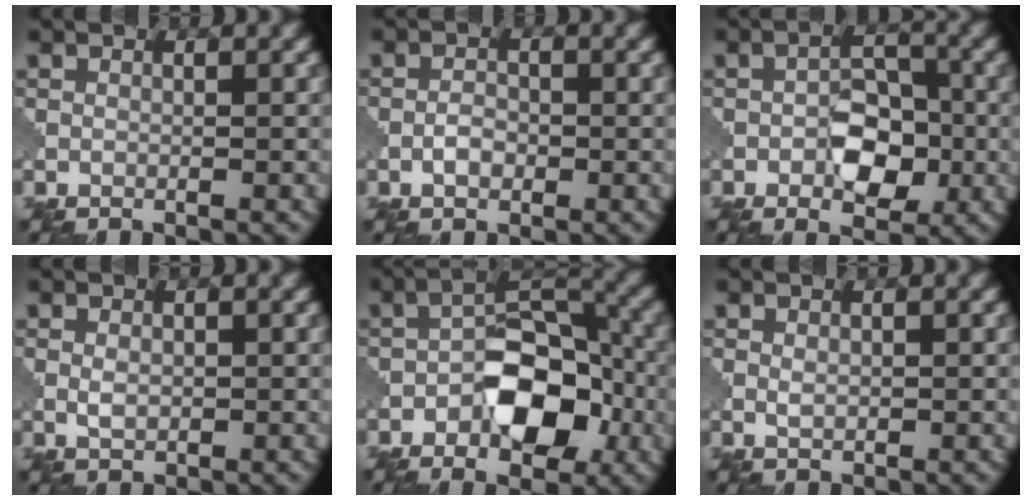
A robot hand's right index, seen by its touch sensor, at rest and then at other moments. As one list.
[{"total": 1.2, "force": [-0.2, 0.8, 0.8], "torque": [-0.015, 0.003, -0.002]}, {"total": 4.2, "force": [-0.9, 2.6, 3.2], "torque": [-0.041, 0.007, -0.008]}, {"total": 1.2, "force": [0.5, 0.8, 0.7], "torque": [-0.020, -0.003, 0.013]}, {"total": 7.3, "force": [-2.3, 4.1, 5.6], "torque": [-0.074, 0.016, -0.039]}, {"total": 0.8, "force": [0.6, 0.4, 0.5], "torque": [-0.017, -0.003, 0.016]}]